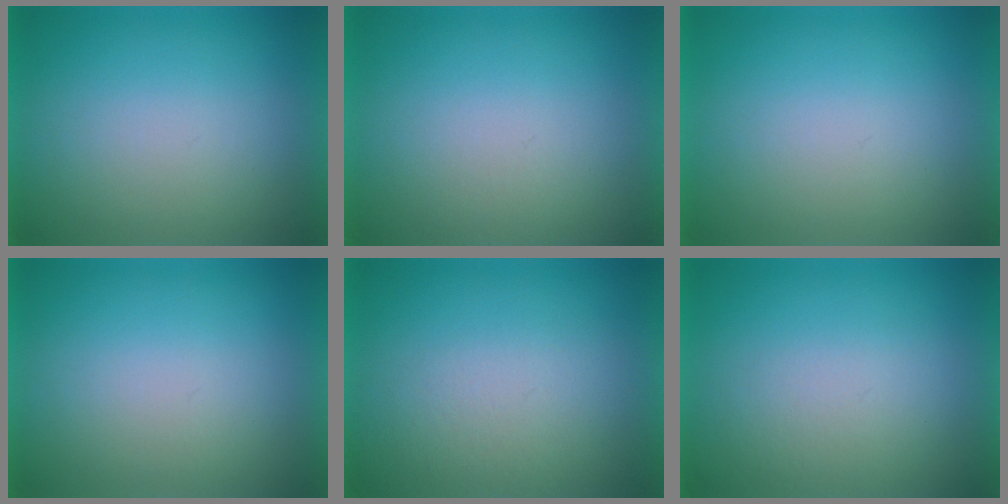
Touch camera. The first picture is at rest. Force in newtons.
{"total": 1.2}
{"total": 0.0}
{"total": 1.1}
{"total": 4.8}
{"total": 2.2}